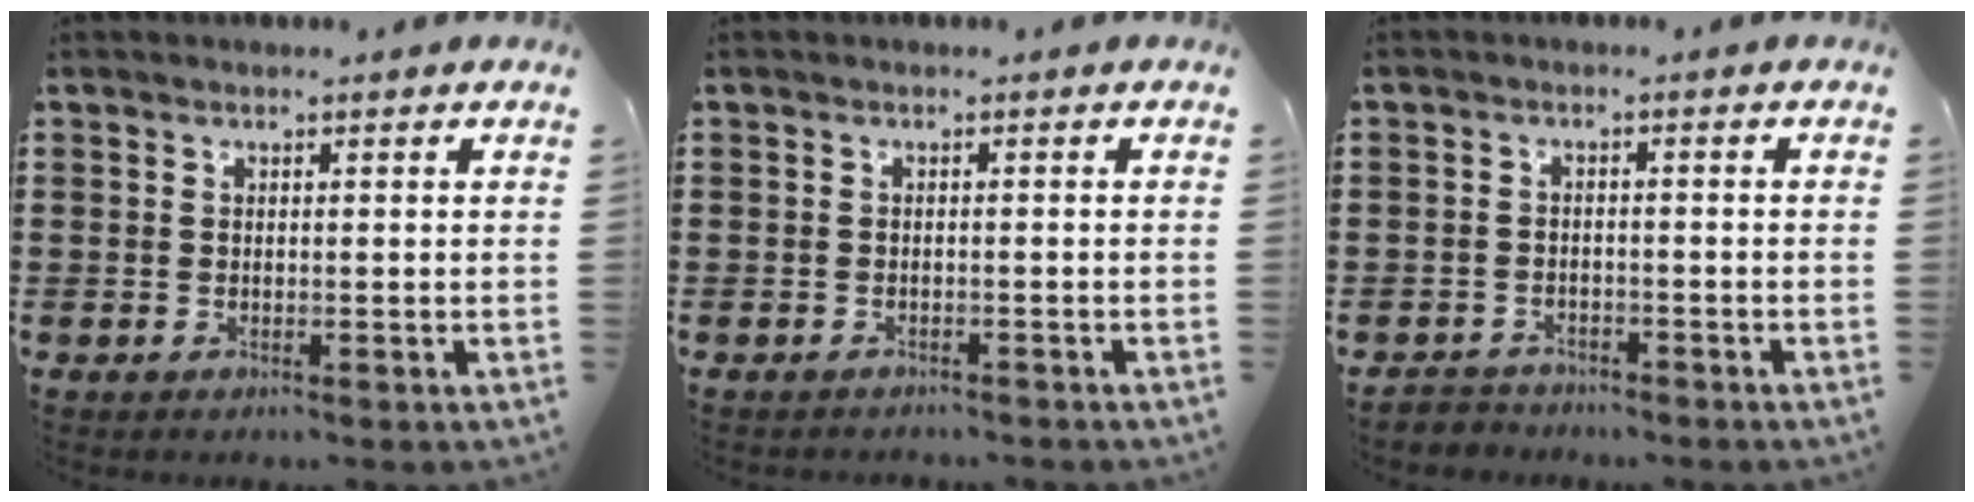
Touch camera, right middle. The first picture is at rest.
{"total": 0.7, "force": [-0.7, 0.0, 0.0], "torque": [-0.003, -0.002, -0.015]}
{"total": 2.2, "force": [-2.2, 0.5, -0.3], "torque": [-0.002, -0.001, -0.049]}